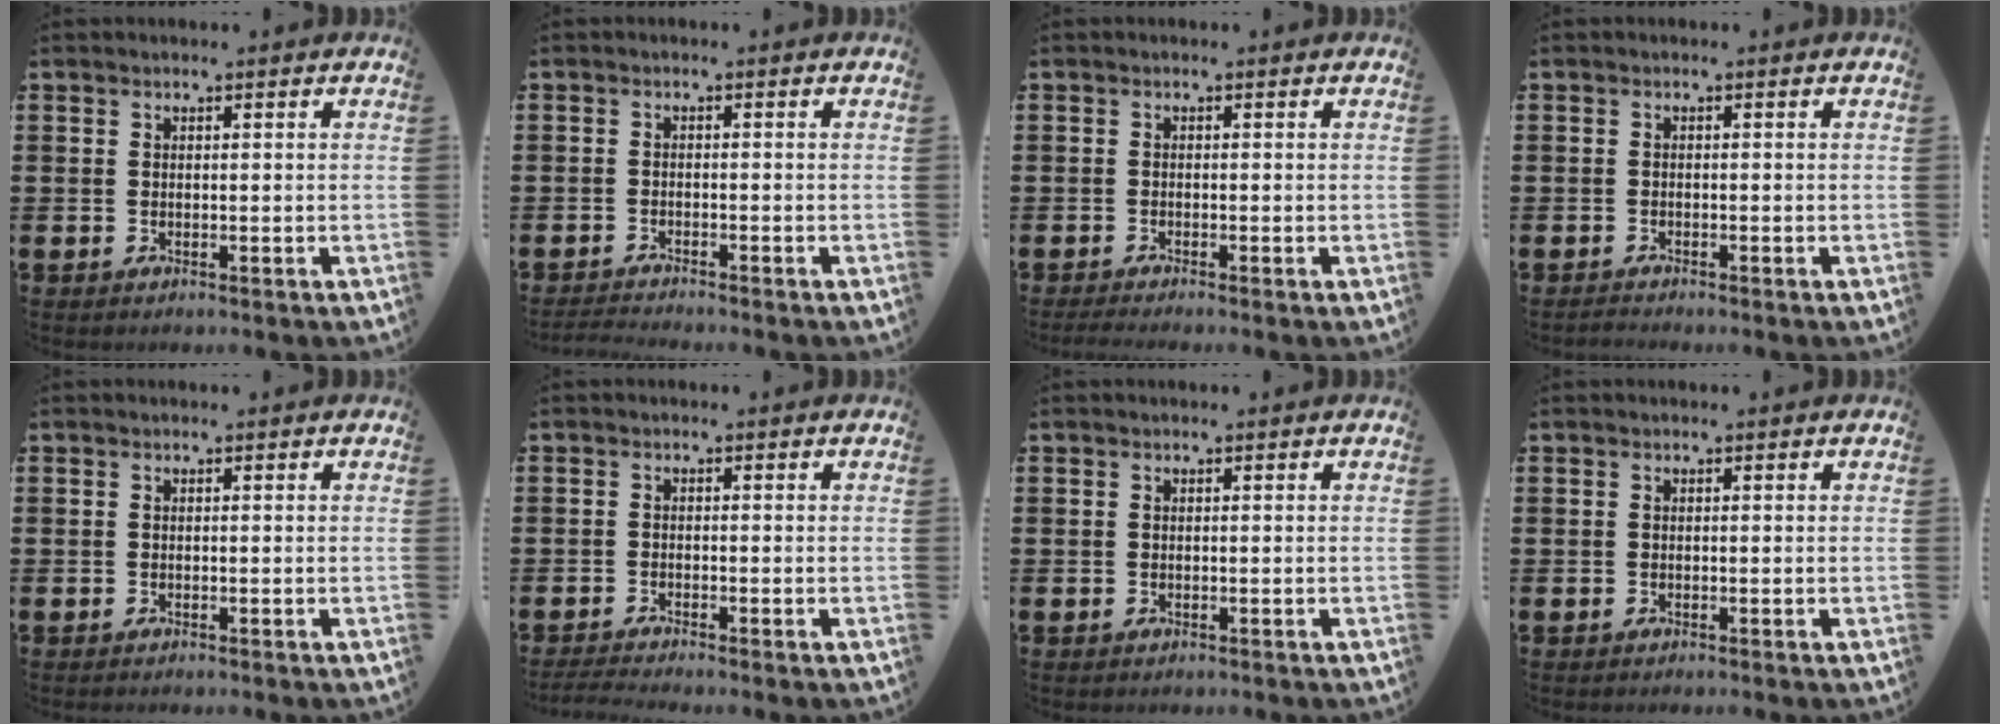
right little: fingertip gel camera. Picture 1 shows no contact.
{"total": 1.3, "force": [-1.2, -0.2, 0.2], "torque": [-0.003, 0.002, -0.025]}
{"total": 0.8, "force": [-0.6, 0.0, 0.5], "torque": [-0.008, -0.001, -0.012]}
{"total": 0.6, "force": [-0.5, 0.0, 0.1], "torque": [-0.002, -0.001, -0.012]}
{"total": 0.0}
{"total": 1.3, "force": [-1.3, -0.1, 0.3], "torque": [-0.005, 0.001, -0.025]}
{"total": 0.0}
{"total": 0.0}